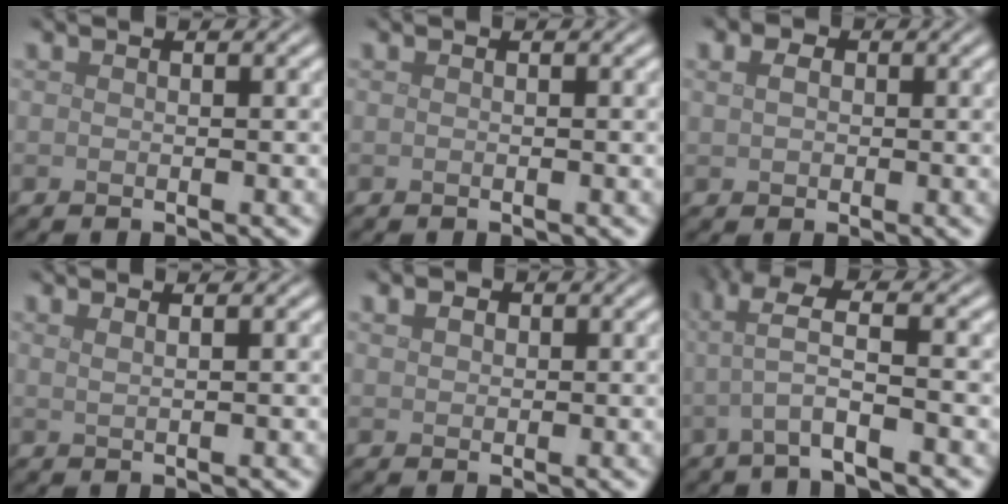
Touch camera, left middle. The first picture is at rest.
{"total": 0.0}
{"total": 3.9, "force": [1.3, 3.0, 2.0], "torque": [-0.030, 0.025, -0.003]}
{"total": 2.0, "force": [1.2, 0.9, 1.3], "torque": [0.002, -0.001, -0.005]}
{"total": 1.6, "force": [0.8, 1.2, 0.7], "torque": [-0.012, 0.011, 0.003]}
{"total": 4.0, "force": [-0.4, 0.8, 3.9], "torque": [-0.077, 0.008, -0.013]}